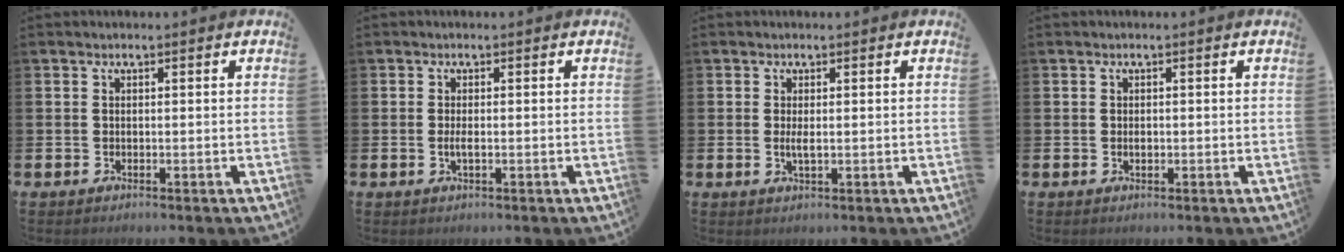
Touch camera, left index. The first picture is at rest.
{"total": 1.3, "force": [-0.2, 0.4, 1.2], "torque": [-0.031, 0.003, -0.002]}
{"total": 1.5, "force": [0.1, 0.4, 1.5], "torque": [-0.029, 0.000, 0.001]}
{"total": 0.7, "force": [-0.1, 0.5, 0.6], "torque": [-0.012, 0.003, -0.003]}